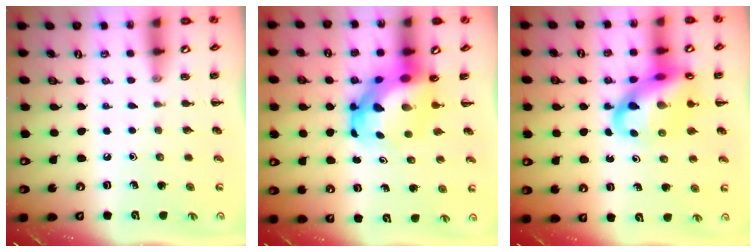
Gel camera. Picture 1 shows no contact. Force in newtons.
{"total": 7.0, "press": 6.7, "slide": 2.0}
{"total": 18.6, "press": 18.1, "slide": 4.0}